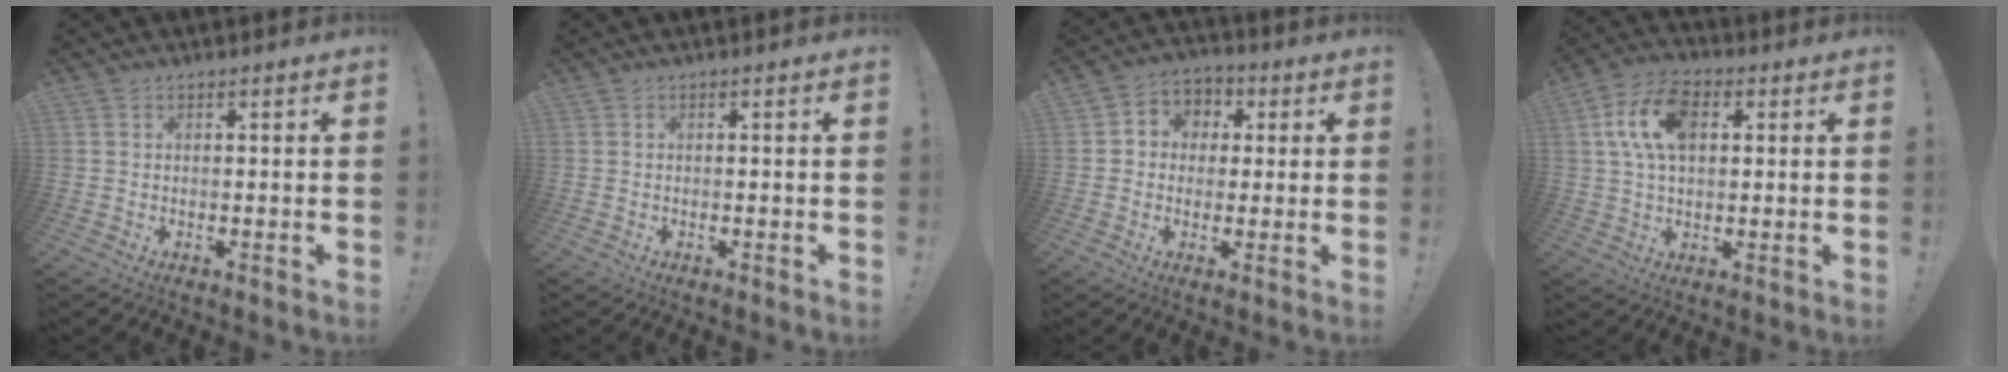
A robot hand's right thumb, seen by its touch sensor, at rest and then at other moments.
{"total": 0.0}
{"total": 6.3, "force": [-0.4, 6.0, 1.7], "torque": [-0.014, 0.011, -0.005]}
{"total": 13.3, "force": [3.6, 8.3, 9.7], "torque": [-0.177, 0.015, 0.068]}